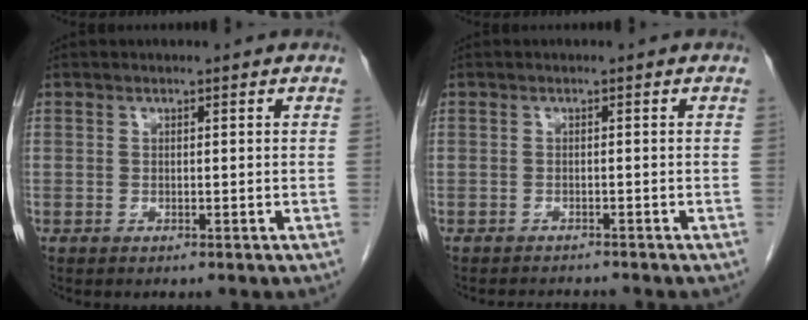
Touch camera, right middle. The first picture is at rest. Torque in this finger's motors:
{"motor_torque": [0.06, -0.05, -0.02, 0.00]}